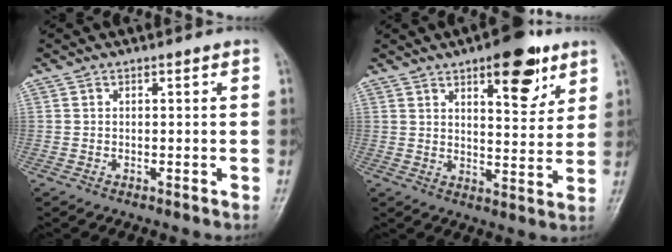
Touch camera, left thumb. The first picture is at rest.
{"total": 12.1, "force": [6.9, 4.7, 8.8], "torque": [-0.090, -0.035, 0.097]}